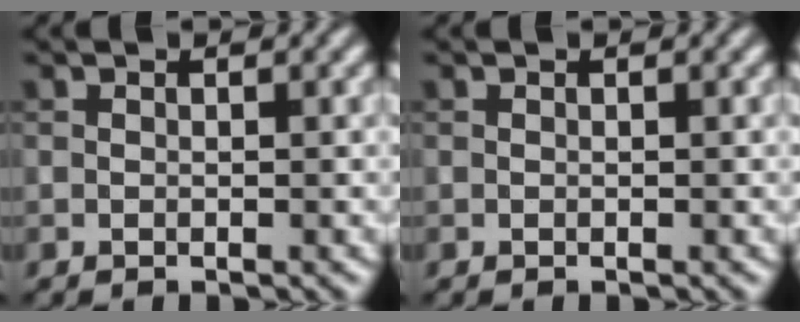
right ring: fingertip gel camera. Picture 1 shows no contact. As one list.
[{"total": 0.0}]